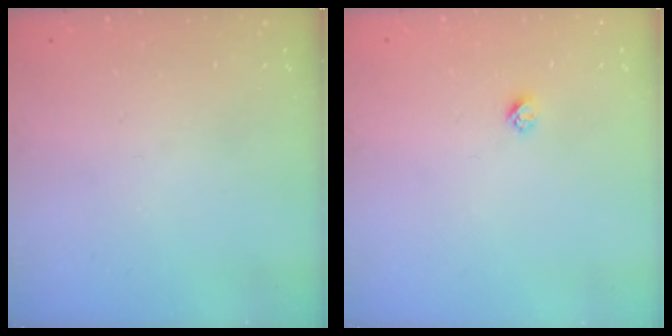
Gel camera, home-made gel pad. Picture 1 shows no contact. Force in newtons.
{"total": 2.4, "press": 2.4, "slide": 0.2}